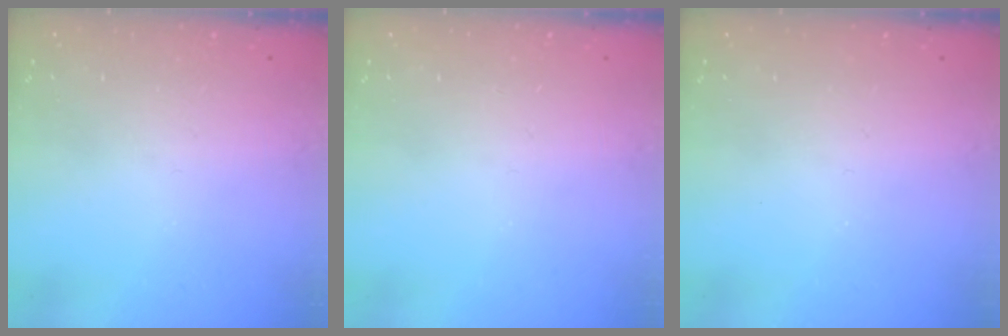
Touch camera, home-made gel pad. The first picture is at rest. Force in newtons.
{"total": 0.0}
{"total": 0.0}